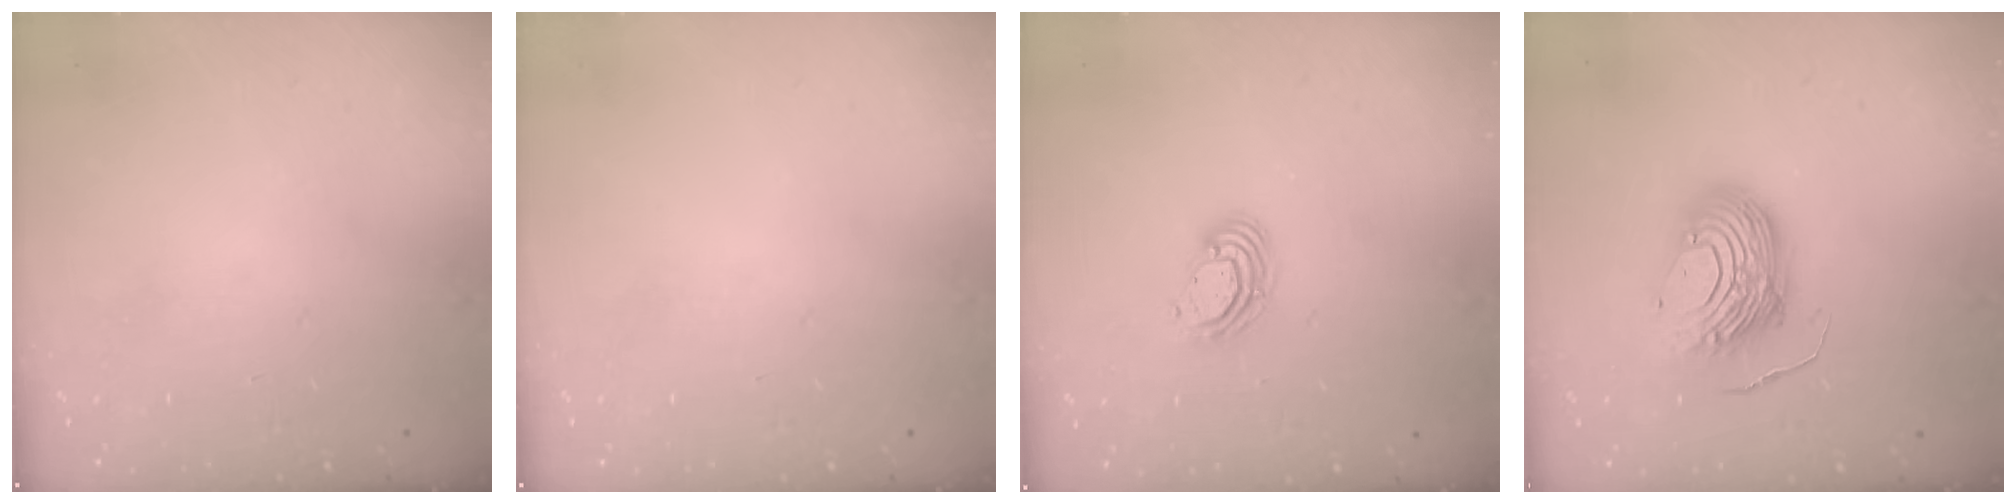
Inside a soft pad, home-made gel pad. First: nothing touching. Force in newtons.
{"total": 0.0}
{"total": 6.8, "press": 6.7, "slide": 0.8}
{"total": 12.4, "press": 12.3, "slide": 1.0}